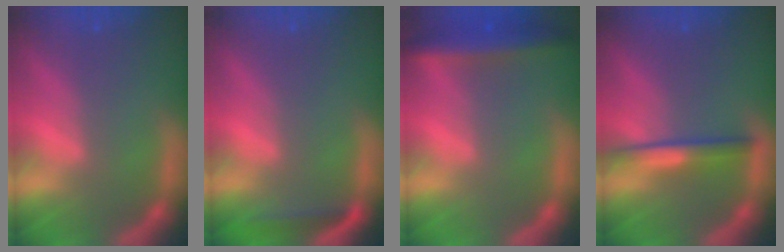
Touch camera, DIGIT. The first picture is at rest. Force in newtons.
{"total": 1.9}
{"total": 5.0}
{"total": 3.0}